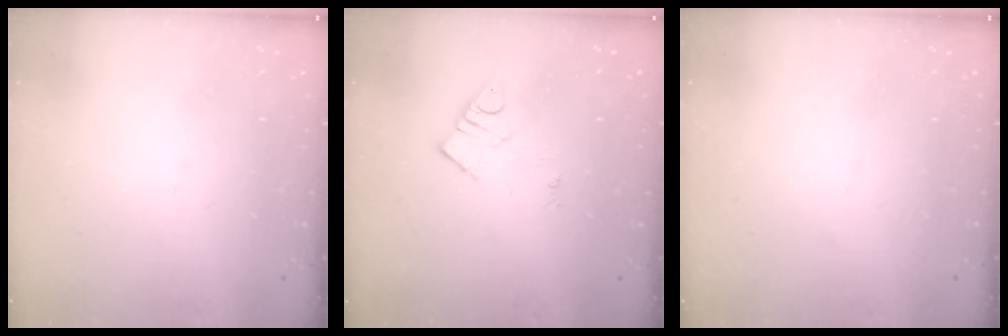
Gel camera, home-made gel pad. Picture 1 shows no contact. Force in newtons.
{"total": 4.2, "press": 4.1, "slide": 0.6}
{"total": 0.0}